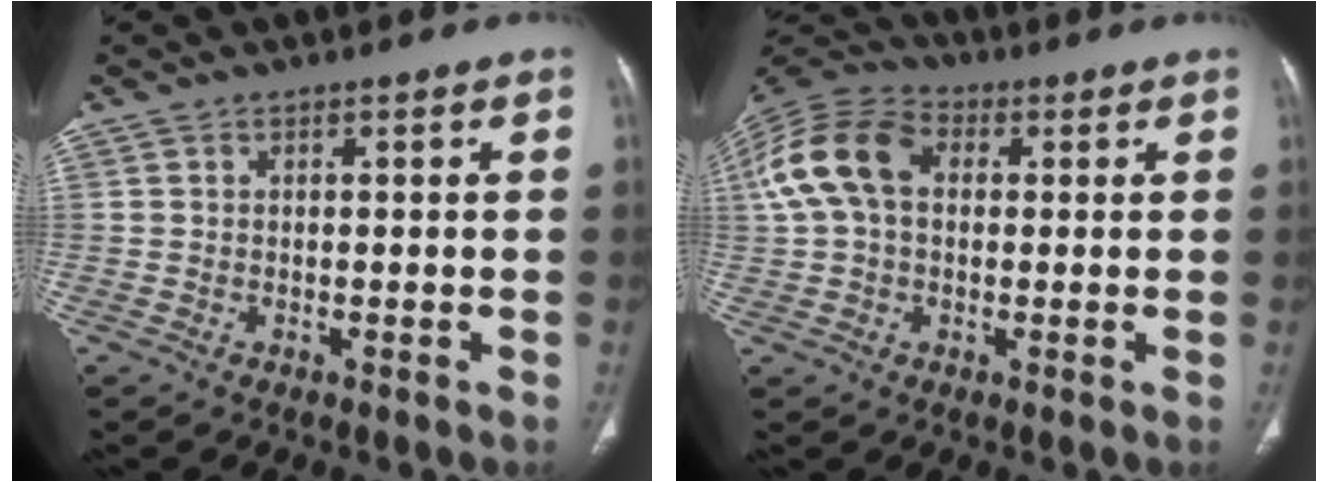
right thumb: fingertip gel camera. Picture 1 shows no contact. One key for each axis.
{"total": 13.3, "fx": 2.1, "fy": 9.2, "fz": 9.3, "tx": -0.188, "ty": 0.035, "tz": 0.031}